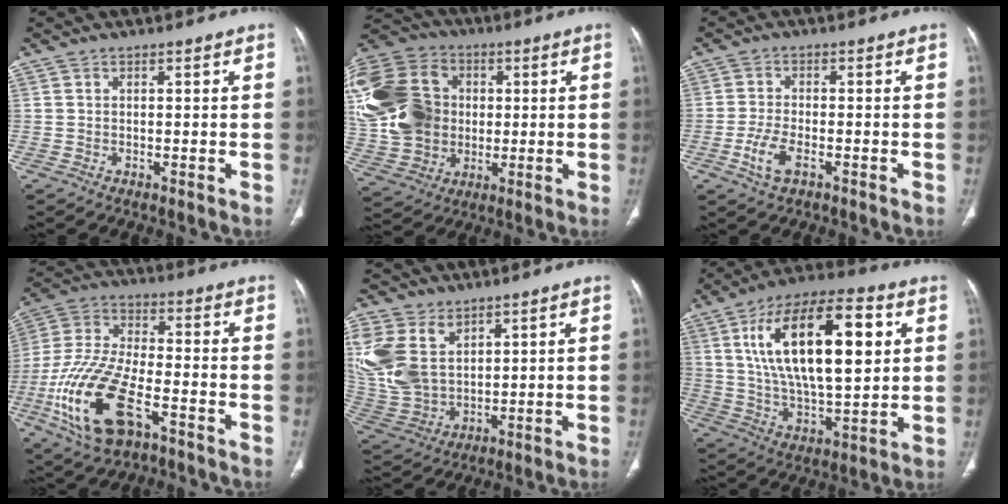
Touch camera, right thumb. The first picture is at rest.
{"total": 28.6, "force": [3.2, 23.0, 16.8], "torque": [-0.399, 0.044, 0.073]}
{"total": 5.1, "force": [-2.3, 2.4, 4.0], "torque": [-0.089, 0.007, -0.041]}
{"total": 19.9, "force": [-8.3, 9.1, 15.7], "torque": [-0.331, 0.023, -0.148]}
{"total": 17.5, "force": [7.0, 12.0, 10.7], "torque": [-0.251, -0.014, 0.156]}
{"total": 24.7, "force": [6.7, 10.4, 21.4], "torque": [-0.354, -0.007, 0.112]}